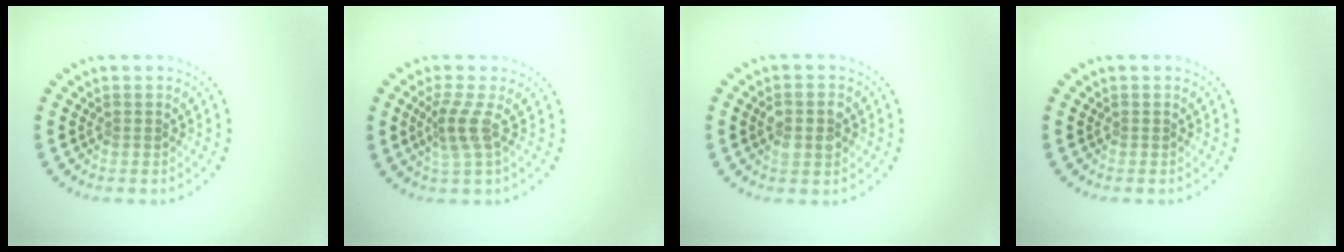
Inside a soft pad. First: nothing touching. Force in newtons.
{"total": 2.5, "press": 1.8, "slide": 1.7}
{"total": 2.9, "press": 2.9, "slide": 0.2}
{"total": 0.0}